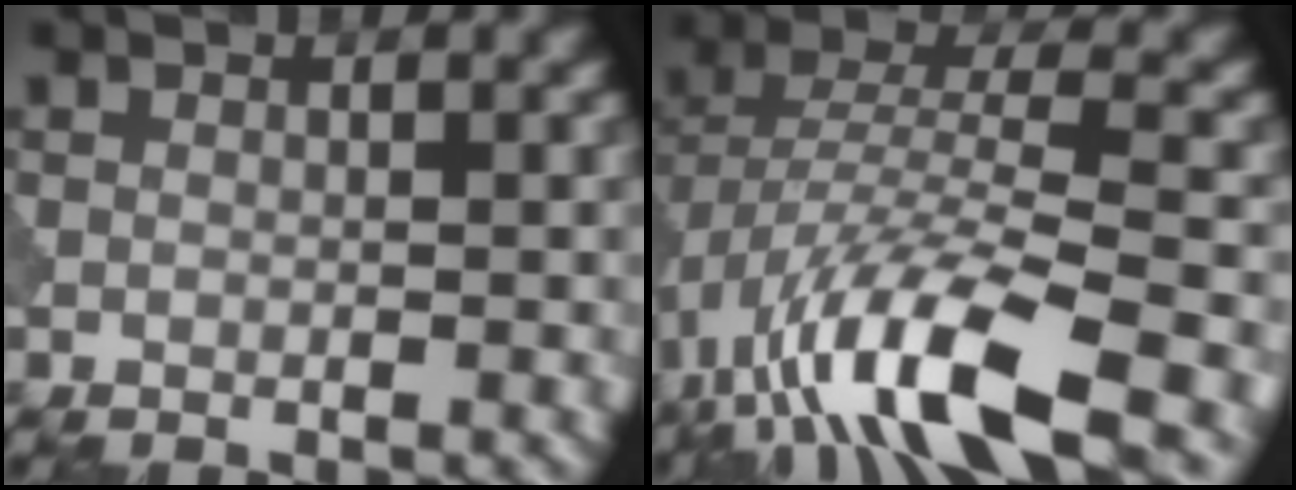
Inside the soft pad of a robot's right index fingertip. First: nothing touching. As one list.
[{"total": 11.7, "force": [-6.0, 3.7, 9.3], "torque": [-0.174, 0.001, -0.116]}]